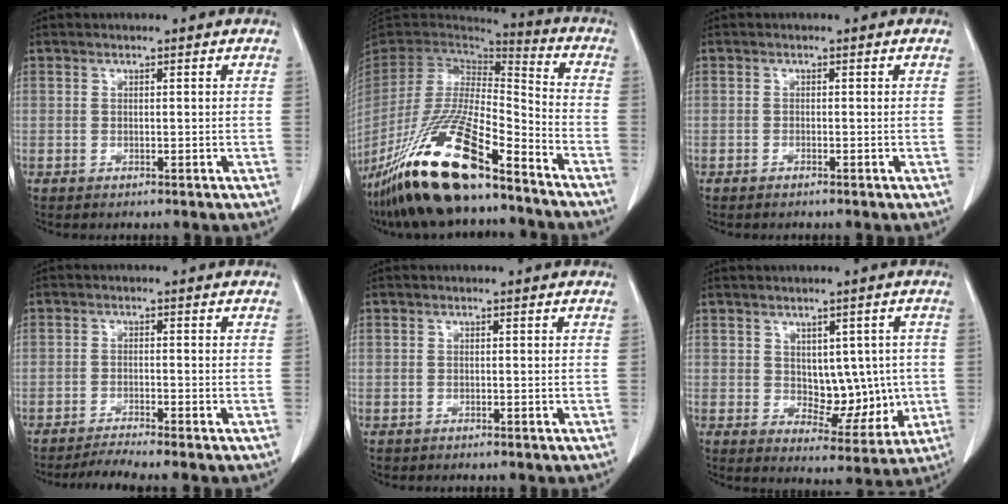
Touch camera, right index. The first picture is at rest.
{"total": 22.9, "force": [-15.7, 4.1, 16.1], "torque": [-0.317, -0.050, -0.289]}
{"total": 0.5, "force": [-0.5, 0.0, 0.2], "torque": [-0.008, -0.001, -0.009]}
{"total": 3.8, "force": [-3.4, -1.3, 1.2], "torque": [-0.025, -0.014, -0.063]}
{"total": 0.5, "force": [-0.4, 0.4, 0.0], "torque": [-0.006, 0.003, -0.008]}
{"total": 7.5, "force": [0.5, 4.5, 5.9], "torque": [-0.066, 0.004, 0.027]}